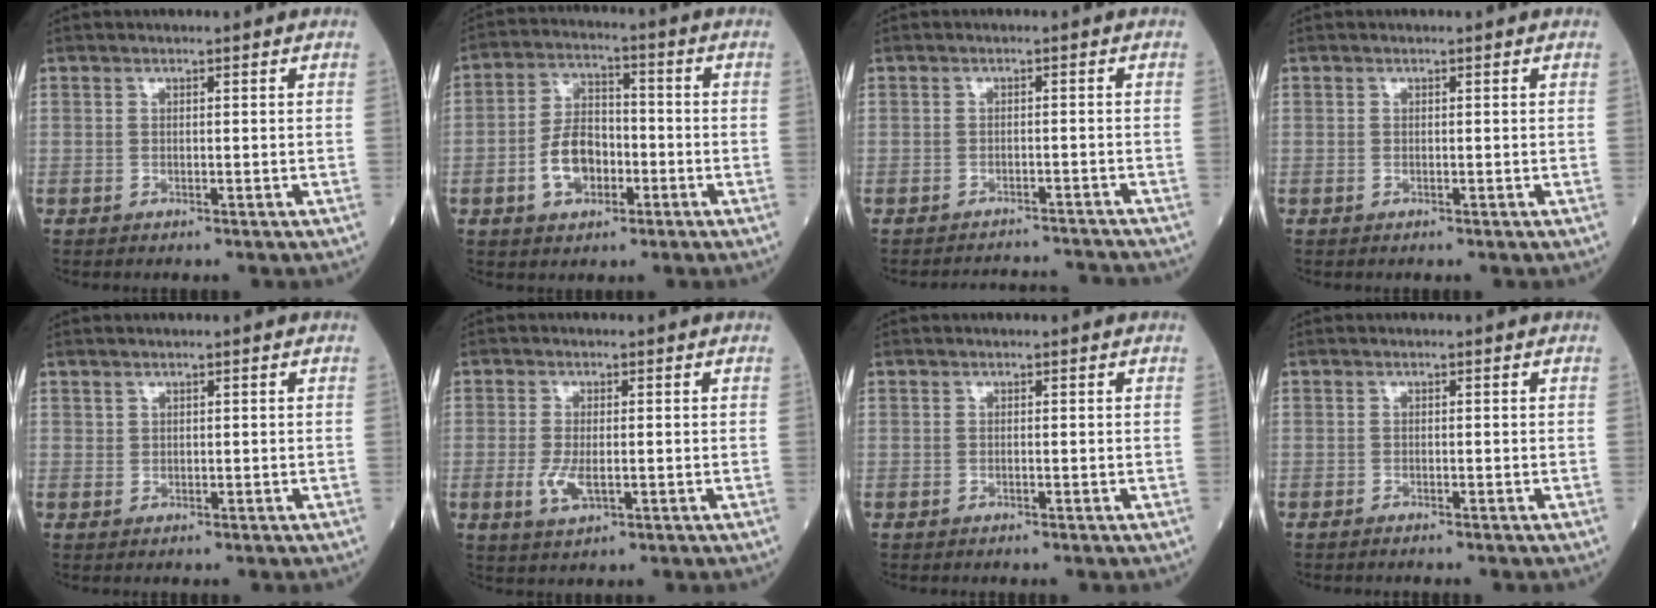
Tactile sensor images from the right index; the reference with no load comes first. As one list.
[{"total": 7.8, "force": [-2.5, 4.6, 5.7], "torque": [-0.116, 0.014, -0.047]}, {"total": 6.4, "force": [-6.3, -0.4, -0.5], "torque": [0.006, 0.005, -0.085]}, {"total": 0.0}, {"total": 0.0}, {"total": 4.0, "force": [-0.9, 1.5, 3.6], "torque": [-0.081, -0.007, -0.013]}, {"total": 0.0}, {"total": 1.0, "force": [-1.0, -0.1, 0.4], "torque": [-0.007, -0.001, -0.014]}]